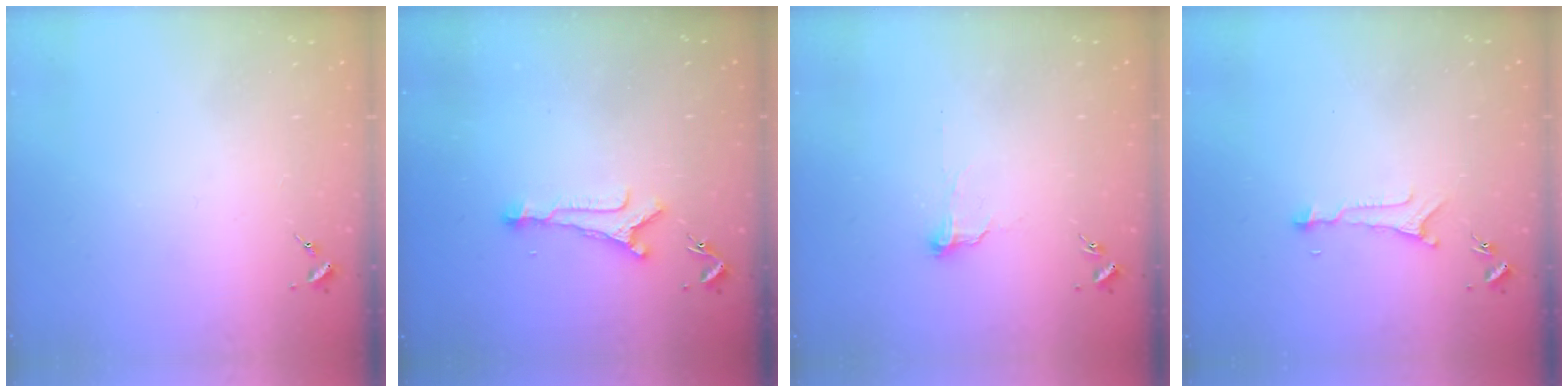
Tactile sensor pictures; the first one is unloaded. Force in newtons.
{"total": 6.6, "press": 6.6, "slide": 0.5}
{"total": 6.3, "press": 6.3, "slide": 0.5}
{"total": 5.6, "press": 5.6, "slide": 0.4}